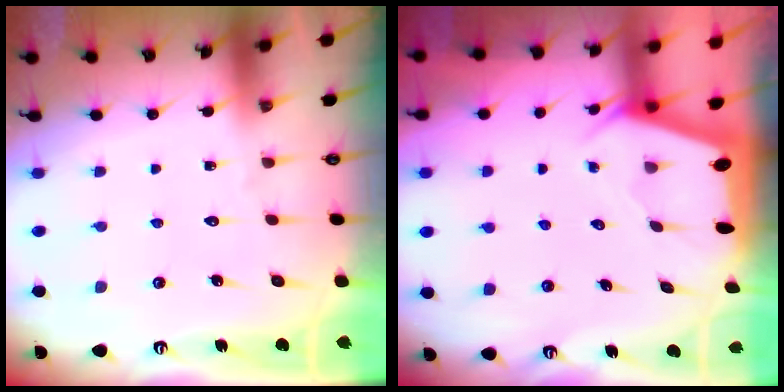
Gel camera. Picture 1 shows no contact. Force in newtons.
{"total": 2.0, "press": 1.9, "slide": 0.3}